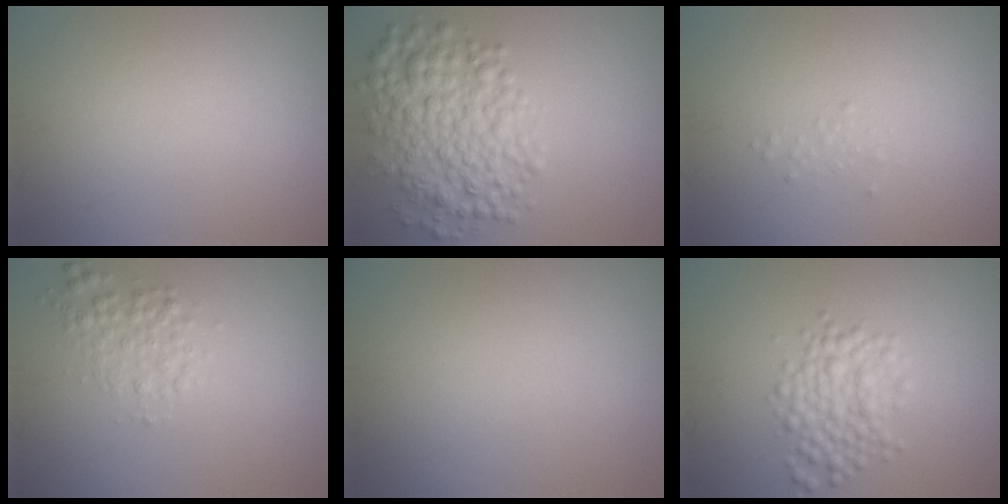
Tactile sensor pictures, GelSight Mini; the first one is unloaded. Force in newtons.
{"total": 6.2, "press": 6.2, "slide": 0.0}
{"total": 0.5, "press": 0.5, "slide": 0.0}
{"total": 2.2, "press": 2.2, "slide": 0.0}
{"total": 0.0}
{"total": 3.7, "press": 3.7, "slide": 0.1}